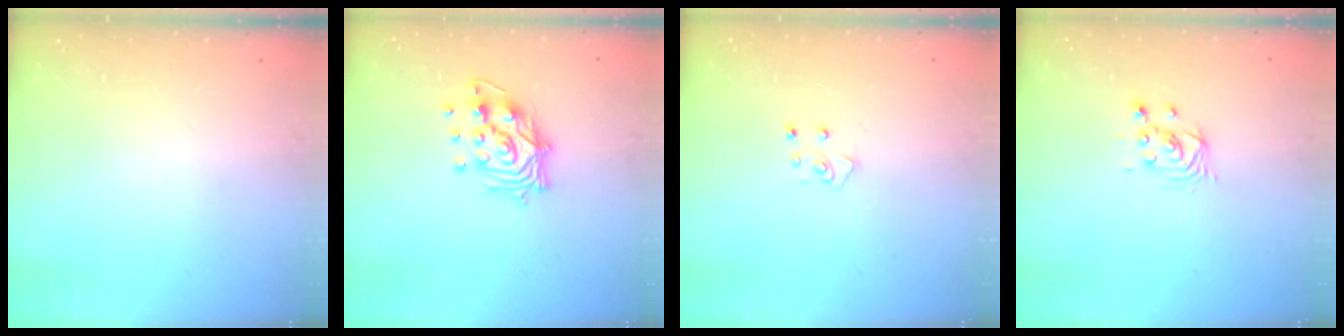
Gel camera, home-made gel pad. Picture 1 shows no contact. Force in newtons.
{"total": 12.4, "press": 12.4, "slide": 1.0}
{"total": 4.9, "press": 4.8, "slide": 0.4}
{"total": 2.9, "press": 2.9, "slide": 0.1}